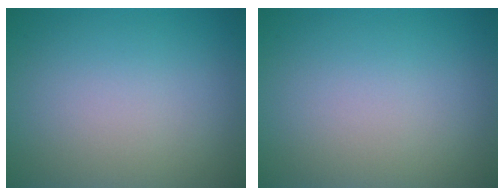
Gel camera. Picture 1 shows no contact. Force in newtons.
{"total": 0.0}